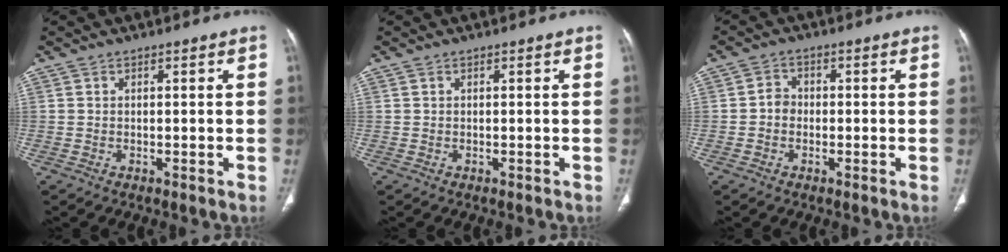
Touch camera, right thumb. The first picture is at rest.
{"total": 0.0}
{"total": 2.8, "force": [-0.5, 2.5, 1.3], "torque": [-0.011, 0.011, -0.015]}